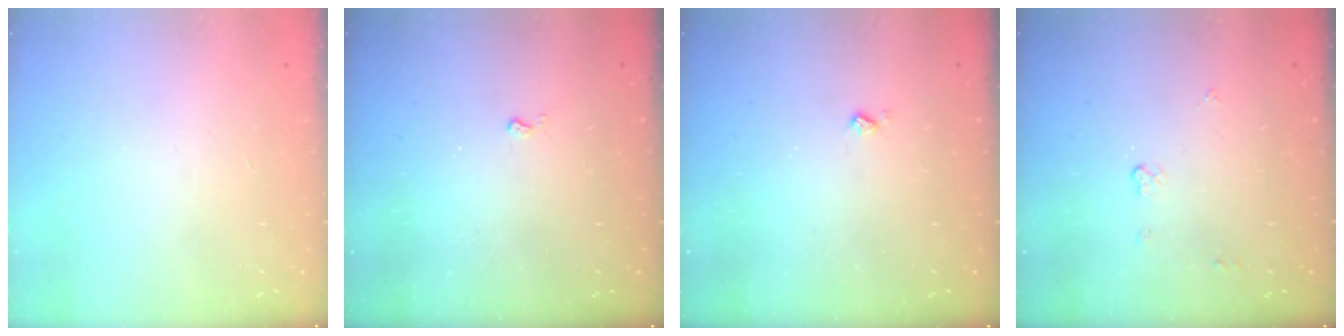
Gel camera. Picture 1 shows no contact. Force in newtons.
{"total": 2.6, "press": 2.6, "slide": 0.5}
{"total": 2.2, "press": 2.2, "slide": 0.4}
{"total": 3.6, "press": 3.6, "slide": 0.0}